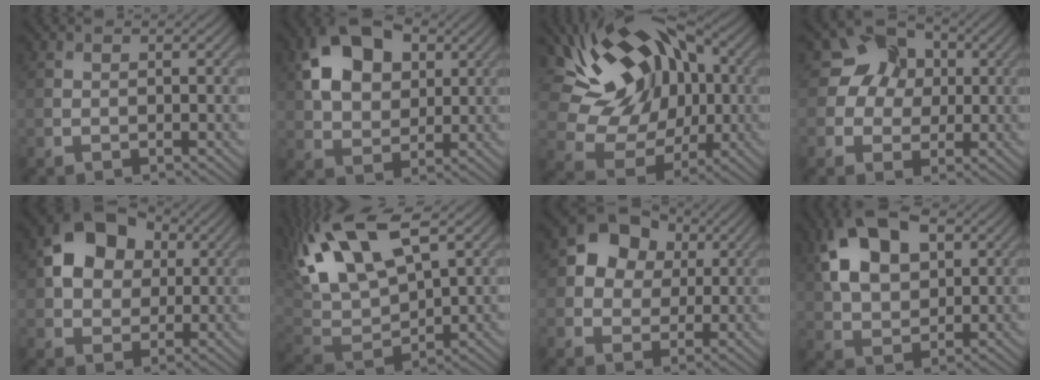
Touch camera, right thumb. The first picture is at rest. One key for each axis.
{"total": 10.8, "fx": 3.7, "fy": 7.2, "fz": 7.2, "tx": -0.156, "ty": 0.016, "tz": 0.062}
{"total": 17.3, "fx": 3.9, "fy": 11.8, "fz": 12.0, "tx": -0.238, "ty": 0.028, "tz": 0.069}
{"total": 7.2, "fx": 1.4, "fy": 6.3, "fz": 3.2, "tx": -0.062, "ty": 0.023, "tz": 0.000}
{"total": 9.9, "fx": 2.9, "fy": 7.3, "fz": 6.1, "tx": -0.127, "ty": 0.015, "tz": 0.038}
{"total": 16.5, "fx": 7.5, "fy": 7.2, "fz": 12.9, "tx": -0.298, "ty": 0.019, "tz": 0.141}
{"total": 8.2, "fx": 2.5, "fy": 6.6, "fz": 4.1, "tx": -0.098, "ty": 0.013, "tz": 0.024}
{"total": 11.9, "fx": 4.2, "fy": 7.0, "fz": 8.6, "tx": -0.194, "ty": 0.020, "tz": 0.076}